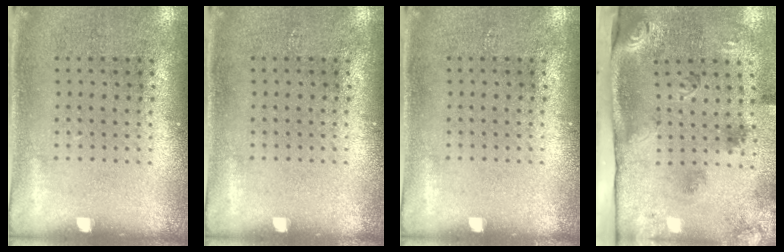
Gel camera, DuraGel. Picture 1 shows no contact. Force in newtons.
{"total": 0.0}
{"total": 0.0}
{"total": 3.4, "press": 2.1, "slide": 2.7}